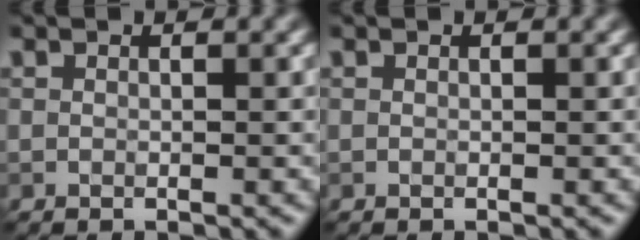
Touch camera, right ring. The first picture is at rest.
{"total": 0.0}